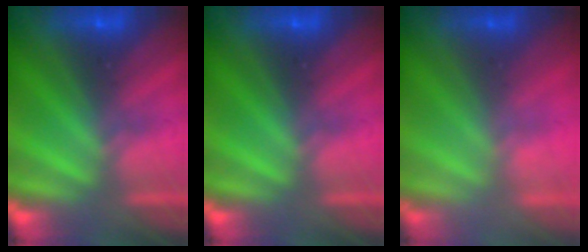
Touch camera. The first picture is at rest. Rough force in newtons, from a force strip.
{"total": 0.0}
{"total": 2.4}